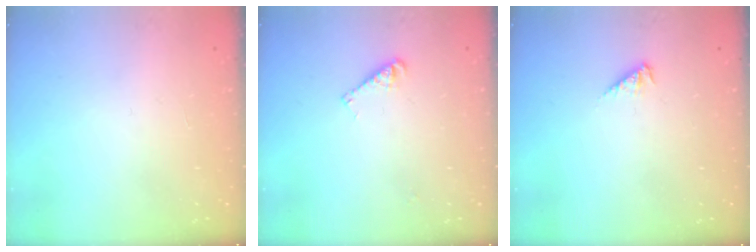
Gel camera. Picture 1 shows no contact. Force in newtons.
{"total": 4.2, "press": 4.2, "slide": 0.4}
{"total": 3.0, "press": 2.9, "slide": 0.6}